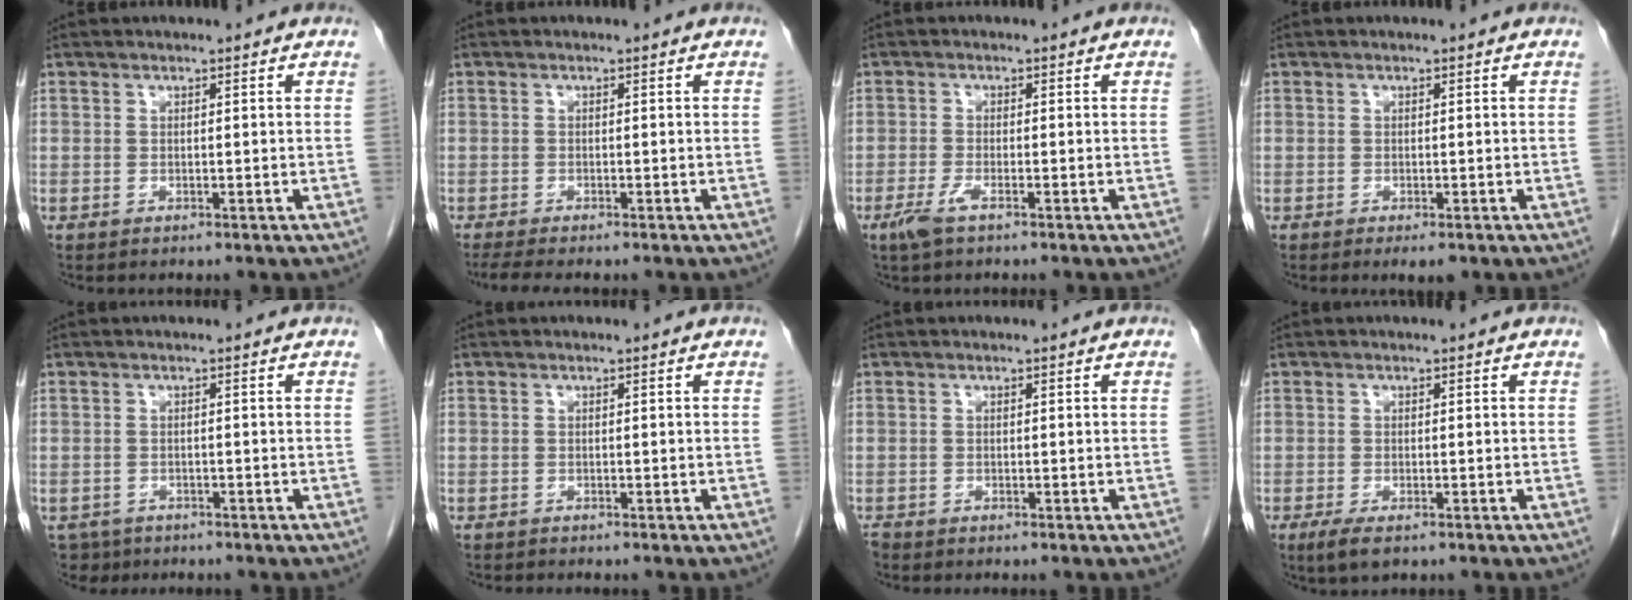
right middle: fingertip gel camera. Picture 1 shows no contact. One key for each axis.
{"total": 4.2, "fx": -3.5, "fy": 0.5, "fz": 2.2, "tx": -0.035, "ty": -0.010, "tz": -0.054}
{"total": 2.8, "fx": -1.7, "fy": 0.4, "fz": 2.1, "tx": -0.051, "ty": -0.006, "tz": -0.037}
{"total": 1.8, "fx": -1.1, "fy": 0.5, "fz": 1.3, "tx": -0.017, "ty": -0.004, "tz": -0.011}
{"total": 3.5, "fx": -2.6, "fy": 2.4, "fz": -0.1, "tx": 0.004, "ty": 0.002, "tz": -0.043}
{"total": 0.6, "fx": -0.6, "fy": 0.1, "fz": 0.1, "tx": -0.009, "ty": -0.001, "tz": -0.012}
{"total": 0.7, "fx": -0.7, "fy": 0.3, "fz": 0.1, "tx": -0.009, "ty": -0.001, "tz": -0.014}
{"total": 3.0, "fx": -1.8, "fy": 0.9, "fz": 2.1, "tx": -0.045, "ty": -0.006, "tz": -0.031}